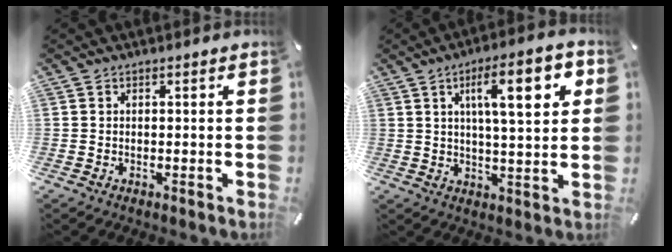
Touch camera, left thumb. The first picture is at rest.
{"total": 15.1, "force": [5.4, 4.3, 13.4], "torque": [-0.202, -0.003, 0.077]}